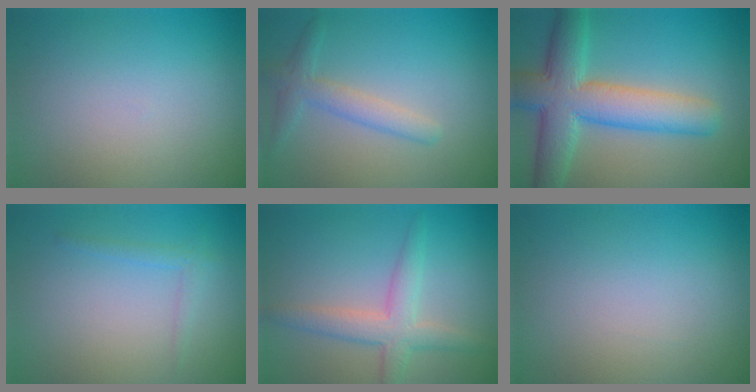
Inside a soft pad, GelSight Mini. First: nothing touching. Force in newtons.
{"total": 2.5, "press": 2.5, "slide": 0.1}
{"total": 8.4, "press": 8.4, "slide": 0.3}
{"total": 1.2, "press": 1.2, "slide": 0.1}
{"total": 3.6, "press": 3.6, "slide": 0.1}
{"total": 0.0}